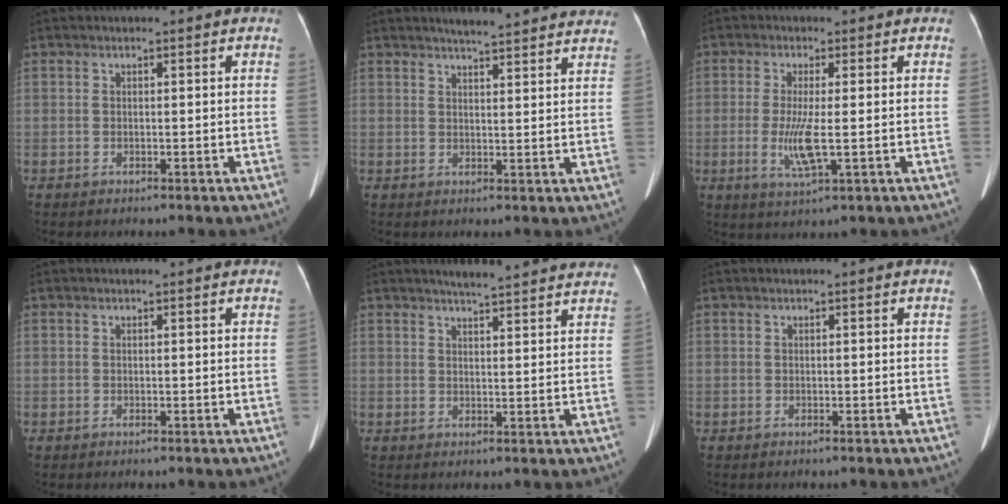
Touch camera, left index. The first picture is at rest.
{"total": 14.6, "force": [13.4, 1.7, 5.5], "torque": [-0.060, 0.012, 0.153]}
{"total": 5.3, "force": [-0.7, 0.6, 5.2], "torque": [-0.114, -0.015, -0.011]}
{"total": 1.1, "force": [1.0, 0.2, 0.5], "torque": [-0.008, 0.012, 0.009]}
{"total": 14.5, "force": [13.3, 1.3, 5.7], "torque": [-0.066, 0.010, 0.152]}
{"total": 0.6, "force": [0.5, -0.1, 0.3], "torque": [-0.004, 0.005, 0.012]}